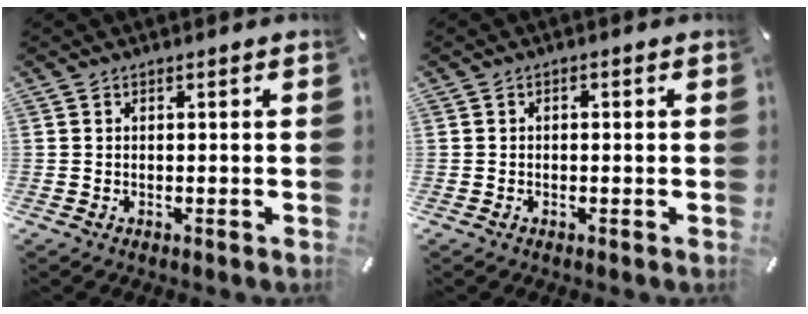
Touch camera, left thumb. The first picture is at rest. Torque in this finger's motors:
{"motor_torque": [-0.07, -0.47, -0.12, 0.15, 0.00]}